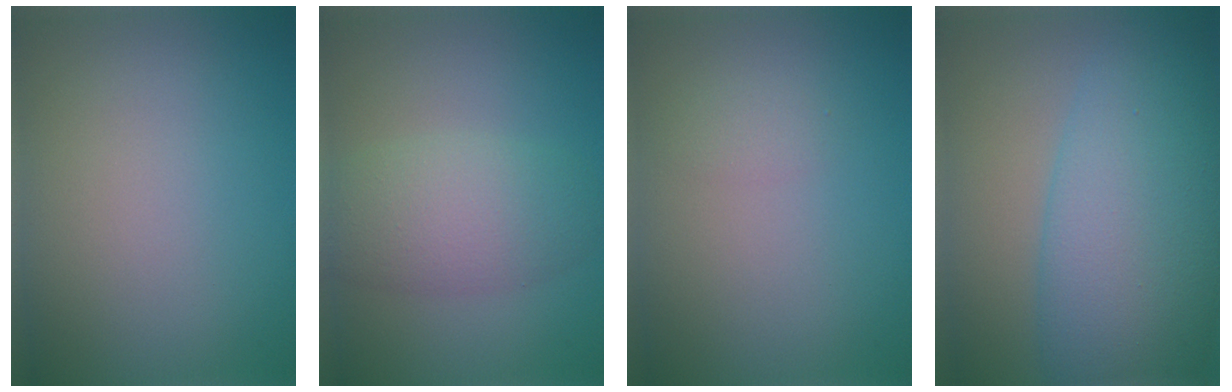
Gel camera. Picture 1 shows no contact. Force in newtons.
{"total": 4.8, "press": 4.8, "slide": 0.3}
{"total": 0.9, "press": 0.9, "slide": 0.0}
{"total": 10.9, "press": 10.9, "slide": 0.2}